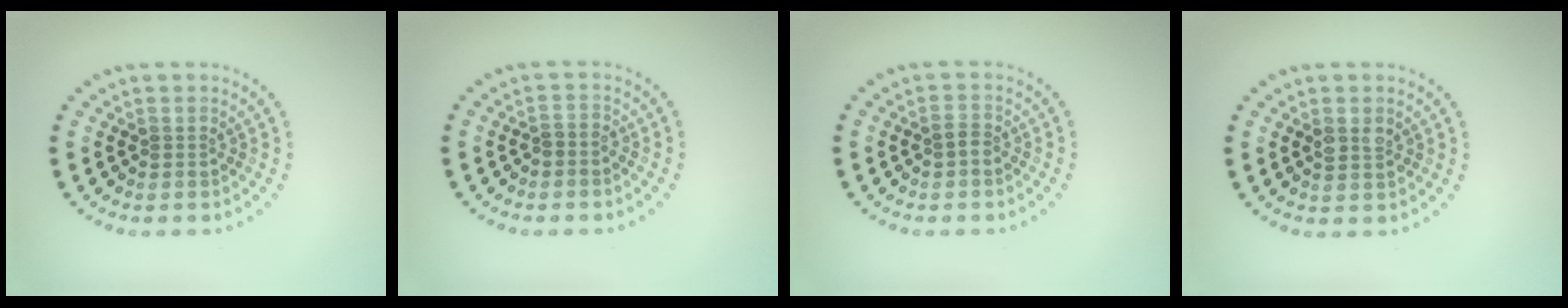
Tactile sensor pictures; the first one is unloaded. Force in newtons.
{"total": 0.7, "press": 0.4, "slide": 0.6}
{"total": 1.0, "press": 1.0, "slide": 0.2}
{"total": 1.7, "press": 1.7, "slide": 0.3}